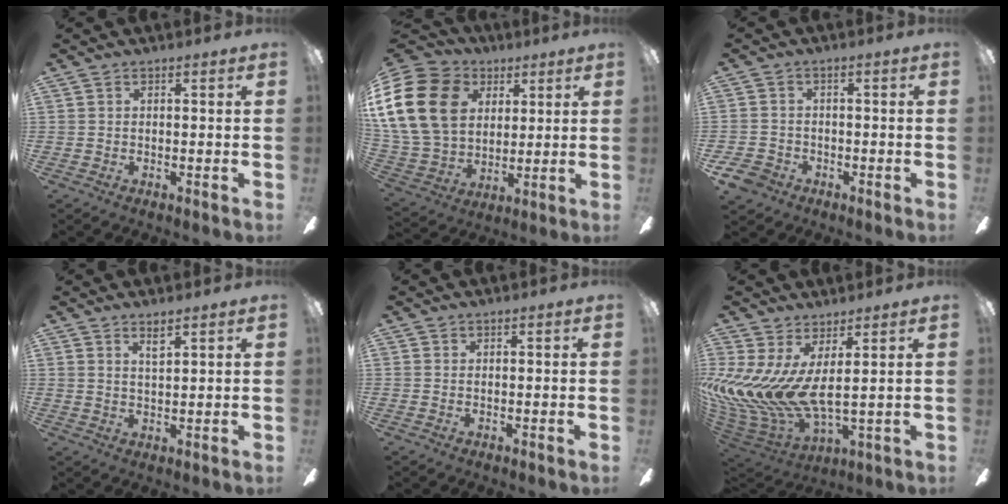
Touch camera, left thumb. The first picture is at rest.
{"total": 22.8, "force": [7.1, 17.1, 13.4], "torque": [-0.296, -0.012, 0.128]}
{"total": 5.0, "force": [-2.8, 3.8, 1.5], "torque": [-0.048, 0.013, -0.058]}
{"total": 3.2, "force": [2.4, 0.6, 2.0], "torque": [-0.039, -0.003, 0.041]}
{"total": 0.0}
{"total": 11.9, "force": [2.8, 5.7, 10.0], "torque": [-0.252, -0.063, 0.047]}